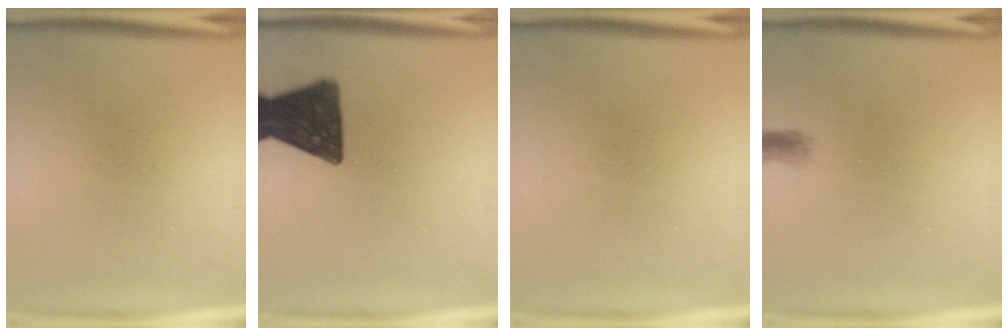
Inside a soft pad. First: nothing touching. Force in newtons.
{"total": 16.1}
{"total": 0.0}
{"total": 1.4}